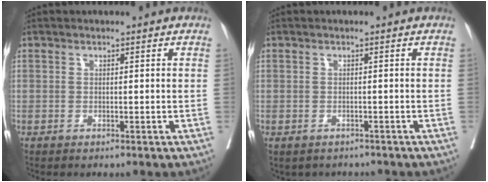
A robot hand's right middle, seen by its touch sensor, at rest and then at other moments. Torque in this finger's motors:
{"motor_torque": [-0.17, -0.06, 0.00, -0.01]}